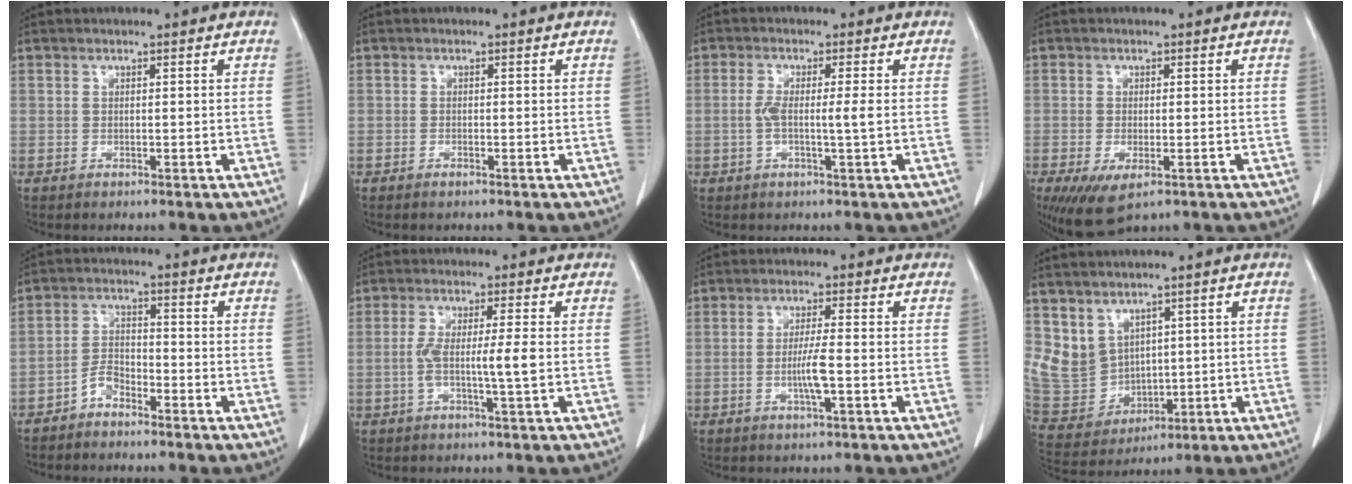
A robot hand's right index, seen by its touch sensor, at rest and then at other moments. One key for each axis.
{"total": 0.5, "fx": -0.4, "fy": 0.1, "fz": 0.3, "tx": -0.011, "ty": -0.001, "tz": -0.006}
{"total": 3.6, "fx": -0.2, "fy": -0.2, "fz": 3.6, "tx": -0.069, "ty": 0.003, "tz": -0.002}
{"total": 6.4, "fx": -3.4, "fy": 2.4, "fz": 4.8, "tx": -0.082, "ty": -0.018, "tz": -0.050}
{"total": 3.5, "fx": -2.8, "fy": 1.4, "fz": 1.6, "tx": -0.032, "ty": 0.007, "tz": -0.052}
{"total": 5.5, "fx": -0.6, "fy": -0.1, "fz": 5.5, "tx": -0.104, "ty": 0.002, "tz": -0.010}
{"total": 4.2, "fx": -0.9, "fy": 0.0, "fz": 4.1, "tx": -0.078, "ty": -0.005, "tz": -0.017}
{"total": 8.7, "fx": 4.1, "fy": 7.1, "fz": 3.0, "tx": -0.076, "ty": 0.010, "tz": 0.109}